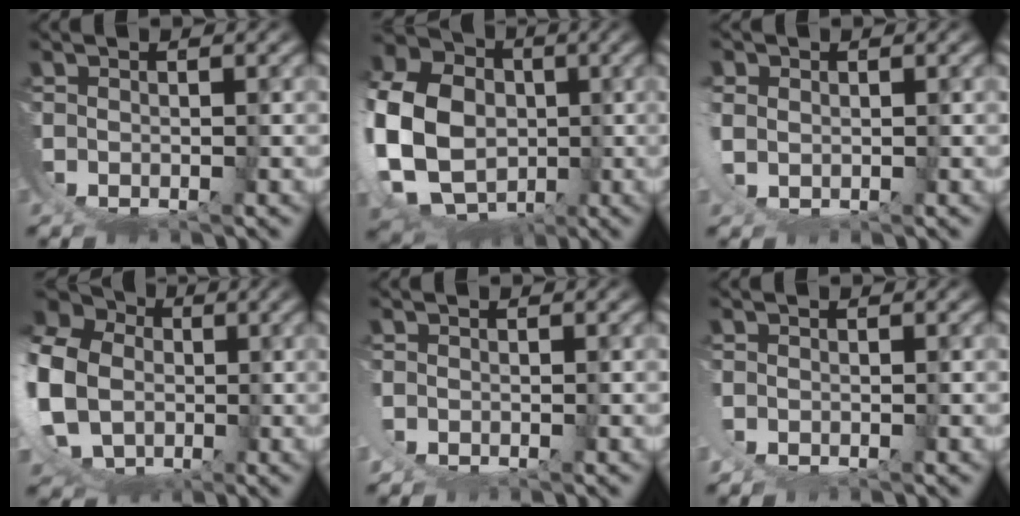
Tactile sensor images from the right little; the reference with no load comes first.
{"total": 15.3, "force": [-0.5, 12.4, 9.0], "torque": [-0.213, -0.053, 0.001]}
{"total": 1.6, "force": [1.0, 0.6, 1.1], "torque": [-0.043, -0.011, 0.029]}
{"total": 14.6, "force": [1.2, 12.0, 8.3], "torque": [-0.196, -0.025, 0.017]}
{"total": 0.0}
{"total": 0.6, "force": [-0.1, 0.0, 0.6], "torque": [-0.019, -0.005, 0.000]}